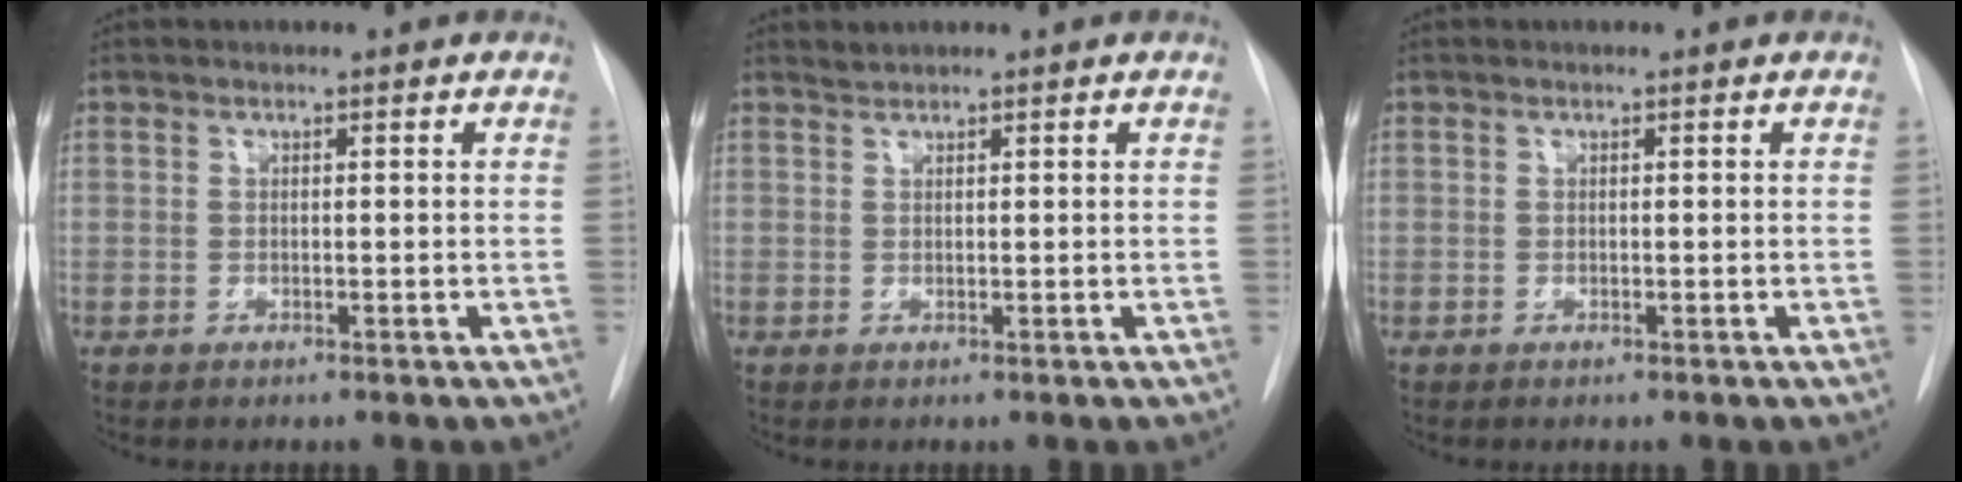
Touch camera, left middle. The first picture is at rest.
{"total": 0.7, "force": [0.7, -0.1, -0.2], "torque": [-0.003, 0.000, 0.015]}
{"total": 0.0}